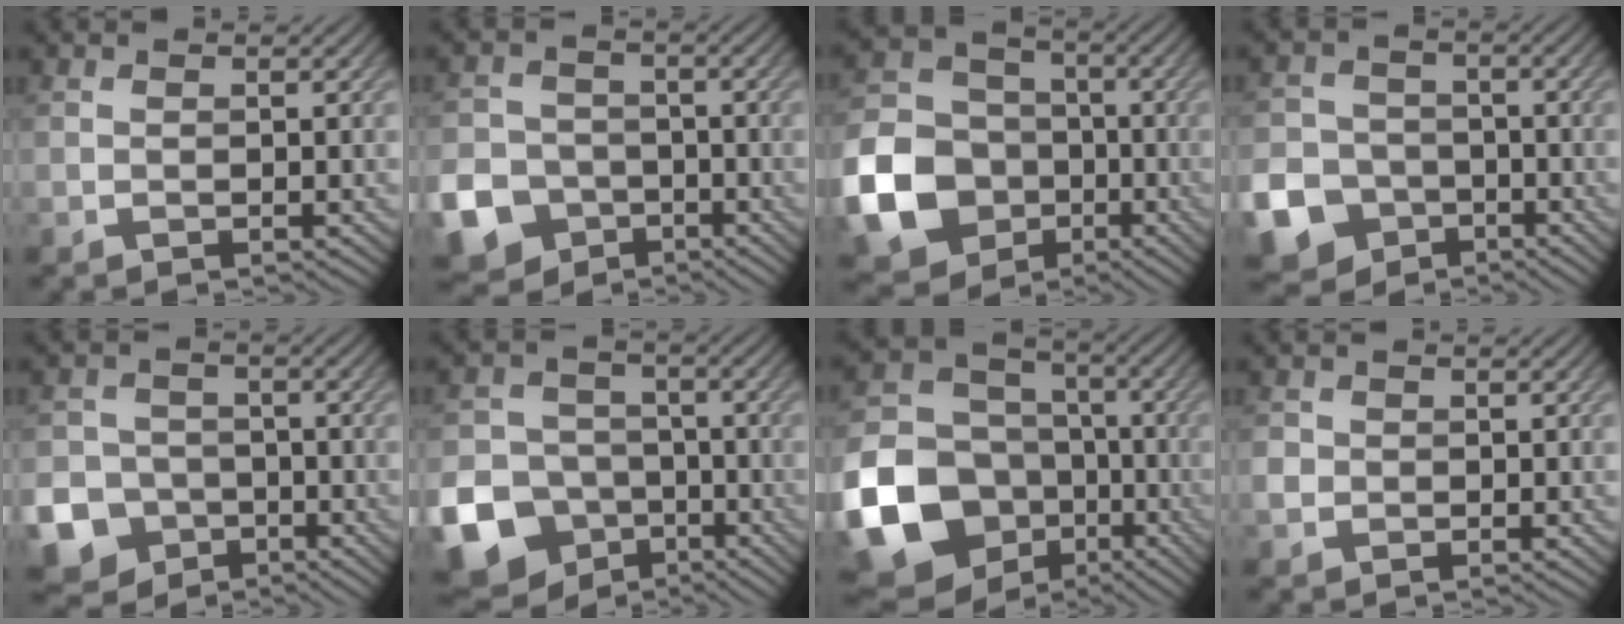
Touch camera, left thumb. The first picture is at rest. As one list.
[{"total": 11.6, "force": [-5.9, 9.3, 3.7], "torque": [-0.110, -0.050, -0.121]}, {"total": 15.0, "force": [-5.2, 12.2, 7.1], "torque": [-0.221, -0.035, -0.104]}, {"total": 11.9, "force": [-6.1, 9.4, 3.9], "torque": [-0.114, -0.053, -0.123]}, {"total": 12.8, "force": [-6.4, 10.7, 3.2], "torque": [-0.112, -0.058, -0.119]}, {"total": 16.7, "force": [-8.3, 13.5, 5.3], "torque": [-0.161, -0.066, -0.149]}, {"total": 19.1, "force": [-7.4, 15.3, 8.8], "torque": [-0.244, -0.043, -0.132]}, {"total": 1.6, "force": [-0.3, 1.5, 0.5], "torque": [-0.011, -0.002, -0.011]}]